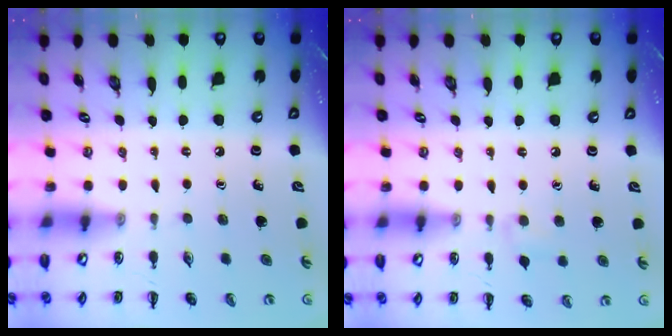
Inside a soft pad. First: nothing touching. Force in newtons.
{"total": 4.5, "press": 4.2, "slide": 1.6}